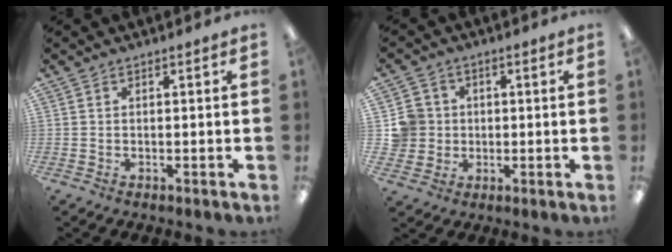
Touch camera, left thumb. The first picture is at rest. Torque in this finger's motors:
{"motor_torque": [-0.14, 0.42, 0.03, -0.21, -0.01]}